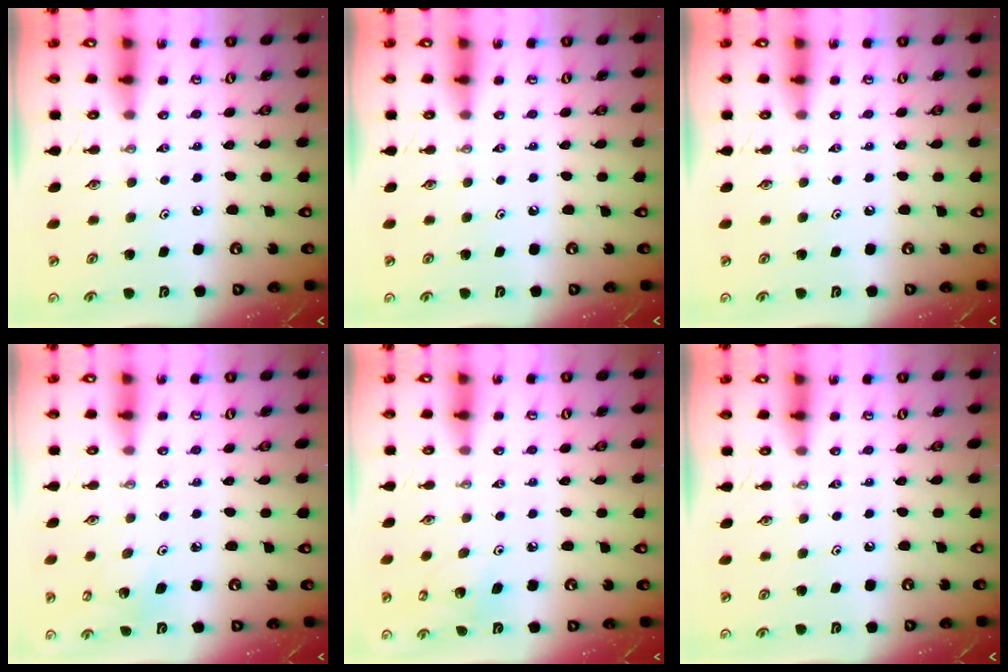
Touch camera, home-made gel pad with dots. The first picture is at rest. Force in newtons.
{"total": 0.0}
{"total": 0.0}
{"total": 3.5, "press": 3.3, "slide": 1.1}
{"total": 5.9, "press": 5.5, "slide": 2.3}
{"total": 0.0}